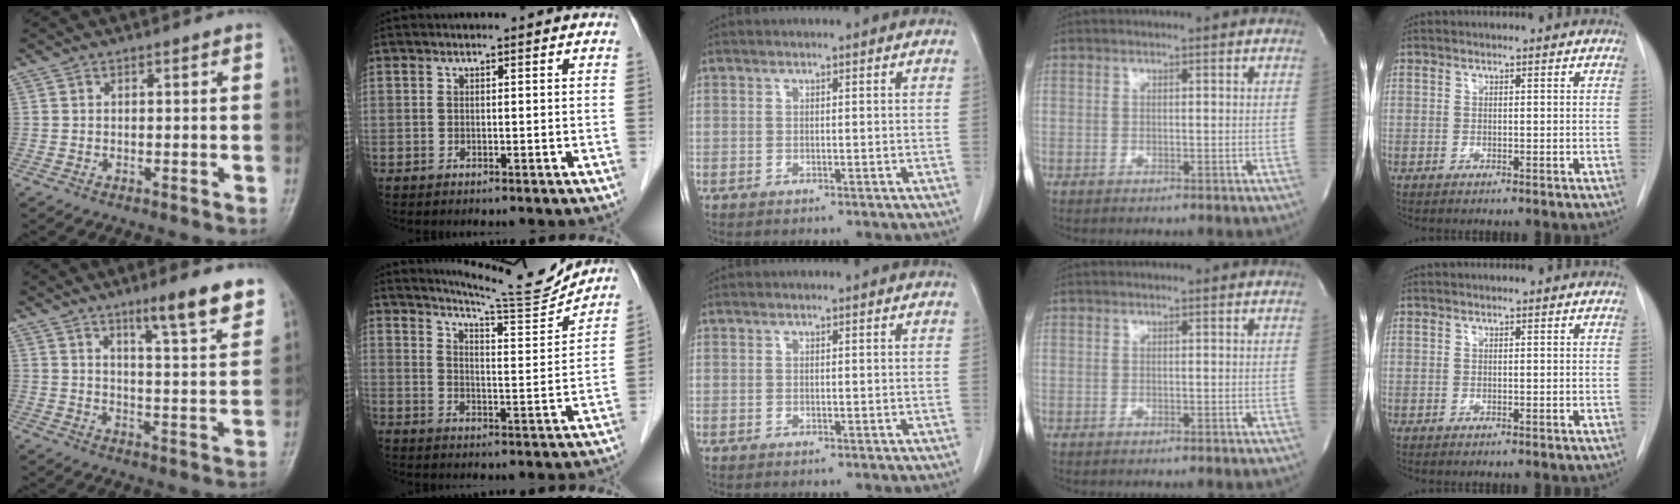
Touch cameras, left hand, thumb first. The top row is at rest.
{"thumb": {"total": 10.3, "force": [7.2, 1.2, 7.2], "torque": [-0.088, -0.048, 0.105]}, "index": {"total": 11.5, "force": [11.3, -0.9, 2.2], "torque": [-0.040, -0.030, 0.160]}}